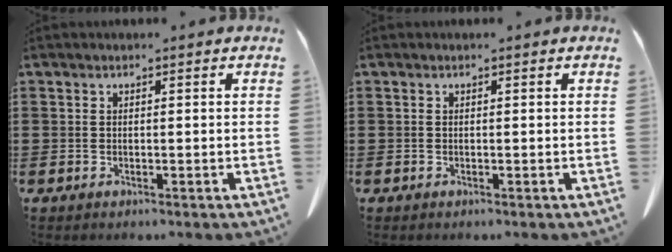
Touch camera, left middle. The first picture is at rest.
{"total": 0.0}